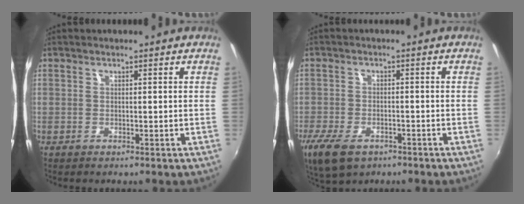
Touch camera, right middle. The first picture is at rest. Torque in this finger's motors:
{"motor_torque": [1.17, -0.97, 0.11, 0.08]}